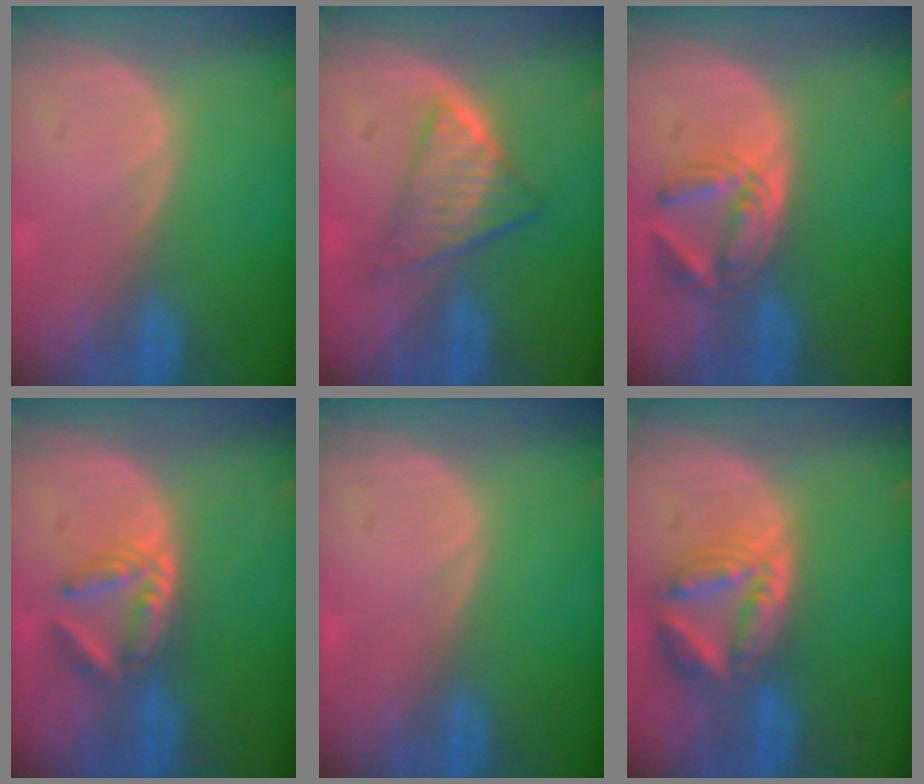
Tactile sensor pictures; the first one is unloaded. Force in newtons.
{"total": 6.1, "press": 5.7, "slide": 2.1}
{"total": 5.5, "press": 5.3, "slide": 1.4}
{"total": 5.9, "press": 5.0, "slide": 3.3}
{"total": 0.0}
{"total": 8.0, "press": 7.0, "slide": 3.9}